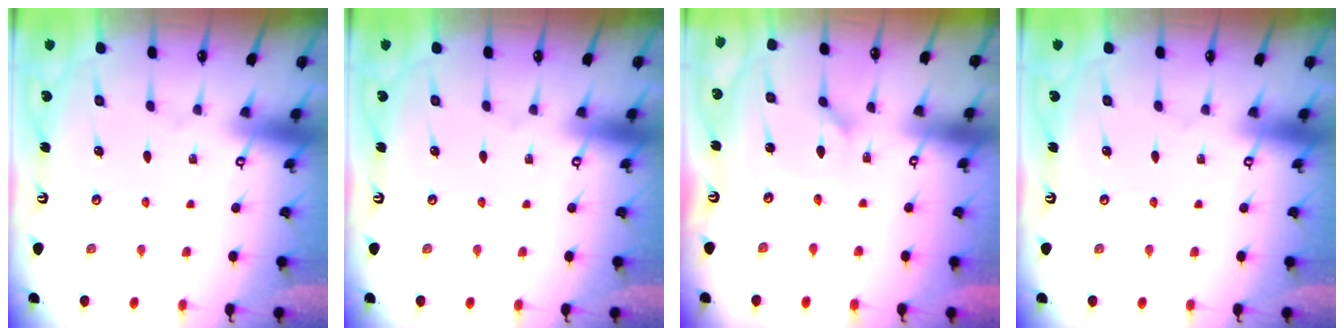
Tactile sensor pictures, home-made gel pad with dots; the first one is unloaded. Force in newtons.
{"total": 0.0}
{"total": 1.2, "press": 1.1, "slide": 0.2}
{"total": 0.0}